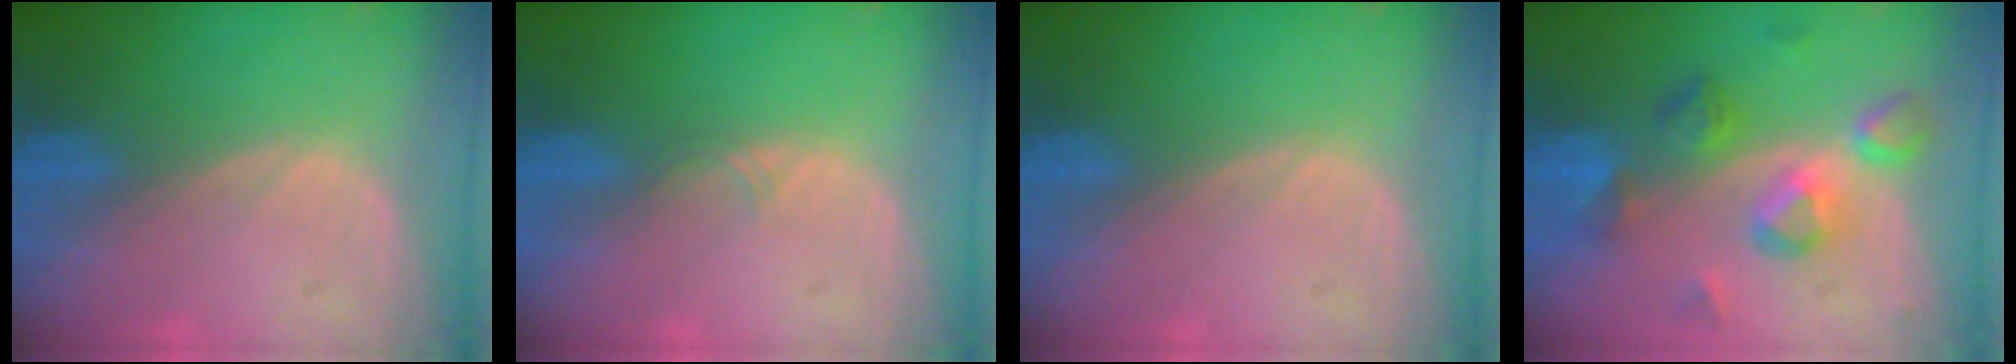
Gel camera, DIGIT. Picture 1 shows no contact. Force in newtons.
{"total": 0.9, "press": 0.8, "slide": 0.2}
{"total": 0.0}
{"total": 7.6, "press": 7.5, "slide": 0.6}